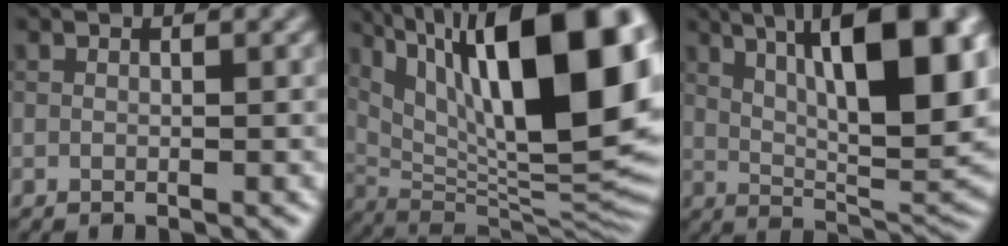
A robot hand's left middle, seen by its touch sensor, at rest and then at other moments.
{"total": 18.4, "force": [5.9, 7.7, 15.7], "torque": [-0.242, 0.028, 0.113]}
{"total": 13.7, "force": [5.0, 4.5, 12.0], "torque": [-0.164, 0.011, 0.091]}